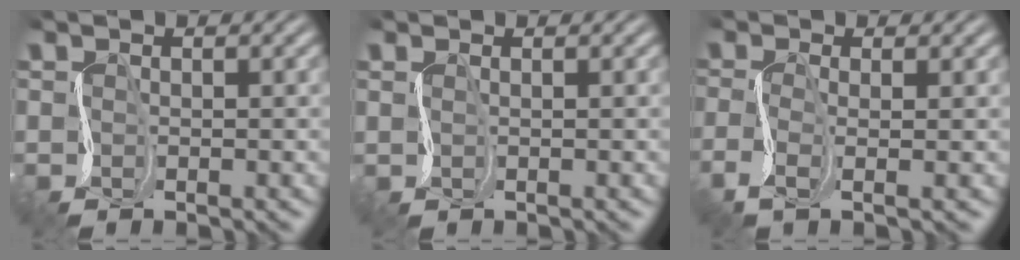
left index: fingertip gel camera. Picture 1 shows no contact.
{"total": 0.9, "force": [0.8, 0.3, 0.0], "torque": [0.000, 0.003, 0.013]}
{"total": 2.6, "force": [-1.3, 0.8, 2.1], "torque": [-0.060, -0.008, -0.033]}